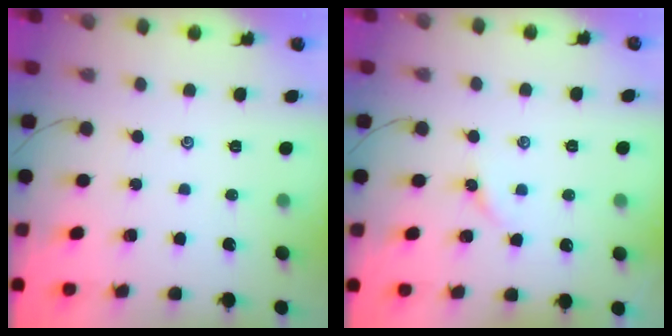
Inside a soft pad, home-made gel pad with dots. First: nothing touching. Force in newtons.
{"total": 3.5, "press": 3.4, "slide": 0.4}